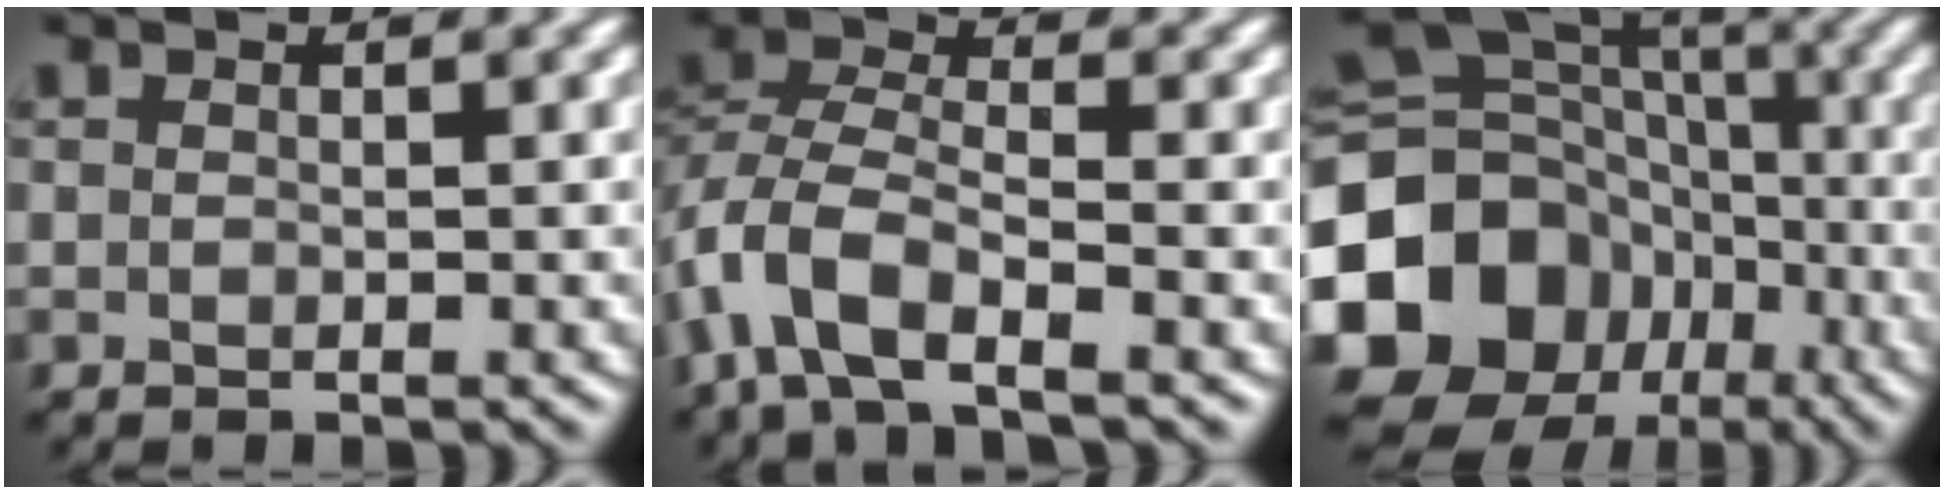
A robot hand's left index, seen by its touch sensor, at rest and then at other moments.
{"total": 5.9, "force": [-3.6, 2.6, 3.9], "torque": [-0.089, 0.005, -0.072]}
{"total": 17.8, "force": [-6.6, 15.1, 6.7], "torque": [-0.174, -0.011, -0.129]}